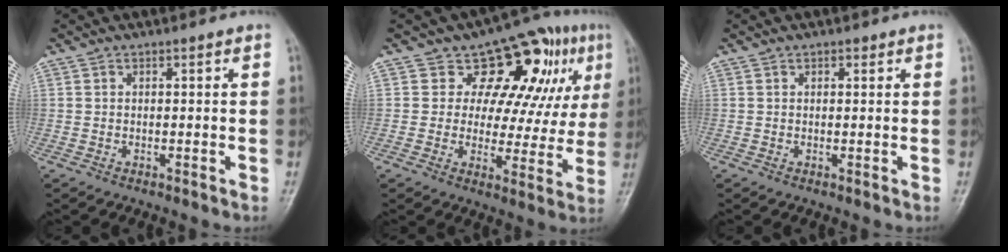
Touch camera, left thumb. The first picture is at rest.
{"total": 16.3, "force": [6.8, 9.5, 11.3], "torque": [-0.083, -0.008, 0.089]}
{"total": 0.8, "force": [0.5, 0.5, 0.4], "torque": [0.000, -0.002, 0.005]}